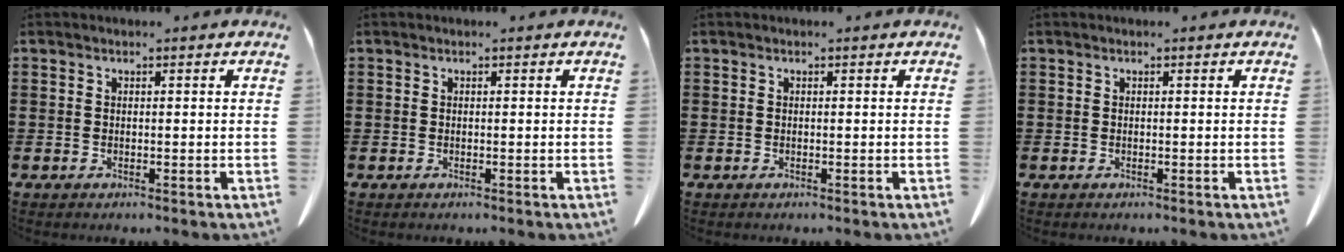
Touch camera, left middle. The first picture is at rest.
{"total": 0.0}
{"total": 0.0}
{"total": 0.0}